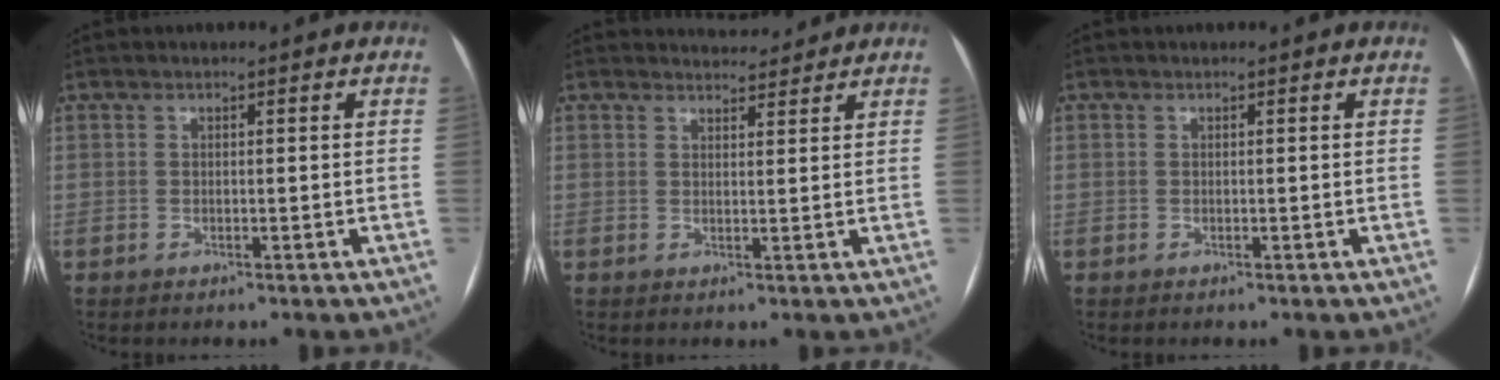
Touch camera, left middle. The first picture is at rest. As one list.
[{"total": 3.8, "force": [3.8, 0.6, 0.1], "torque": [-0.008, 0.009, 0.052]}, {"total": 0.0}]